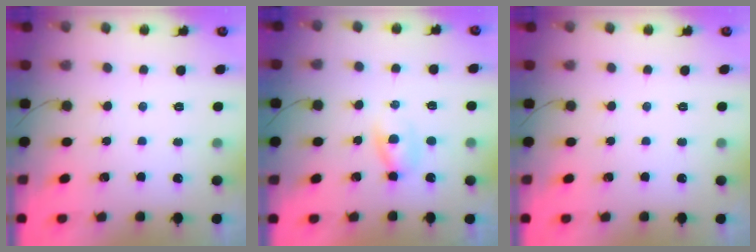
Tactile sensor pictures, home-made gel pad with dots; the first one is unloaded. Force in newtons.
{"total": 2.8, "press": 2.5, "slide": 1.1}
{"total": 0.0}